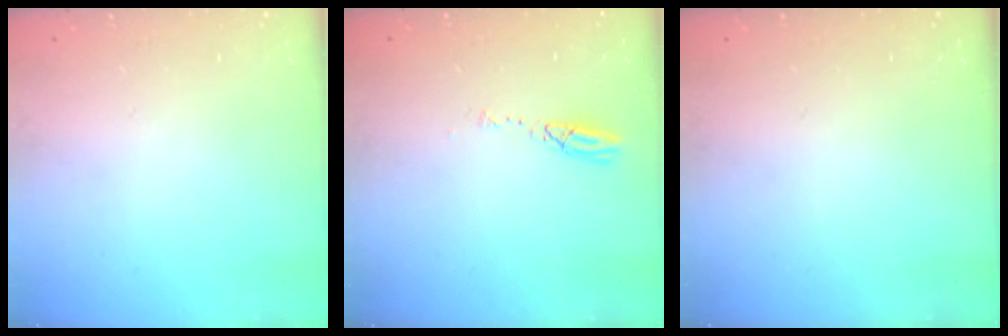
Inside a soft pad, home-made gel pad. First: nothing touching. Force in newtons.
{"total": 3.6, "press": 3.6, "slide": 0.2}
{"total": 9.9, "press": 2.5, "slide": 9.6}